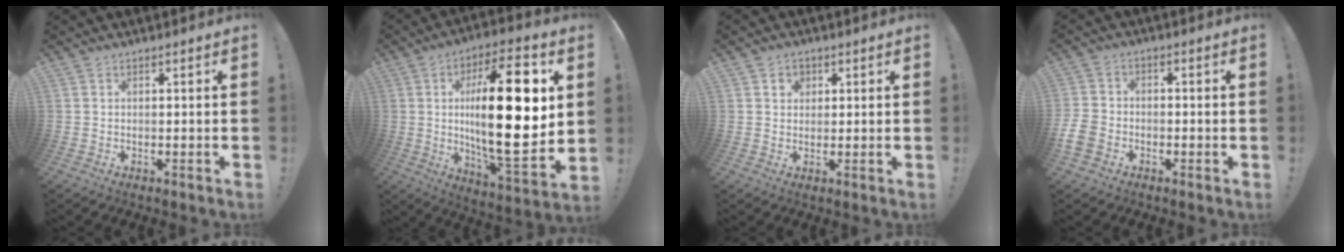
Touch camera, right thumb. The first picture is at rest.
{"total": 28.0, "force": [3.2, 9.4, 26.2], "torque": [-0.448, -0.017, 0.047]}
{"total": 3.1, "force": [1.2, 2.7, 1.1], "torque": [-0.008, -0.002, 0.019]}
{"total": 6.8, "force": [-3.5, 4.9, 3.2], "torque": [-0.080, 0.022, -0.063]}